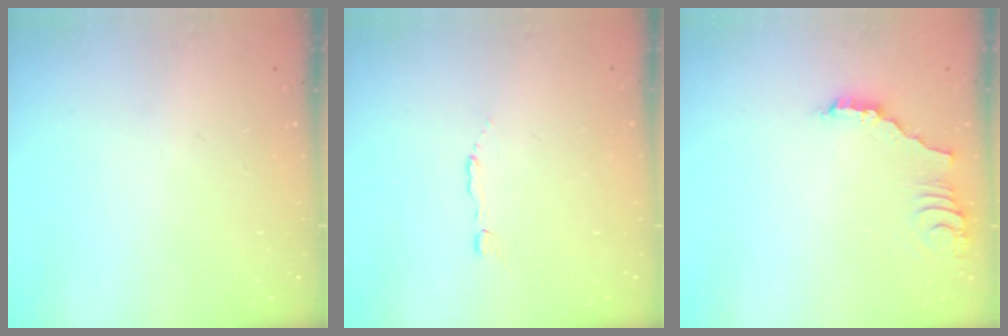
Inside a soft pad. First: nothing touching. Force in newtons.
{"total": 1.2, "press": 1.2, "slide": 0.2}
{"total": 3.5, "press": 3.5, "slide": 0.2}